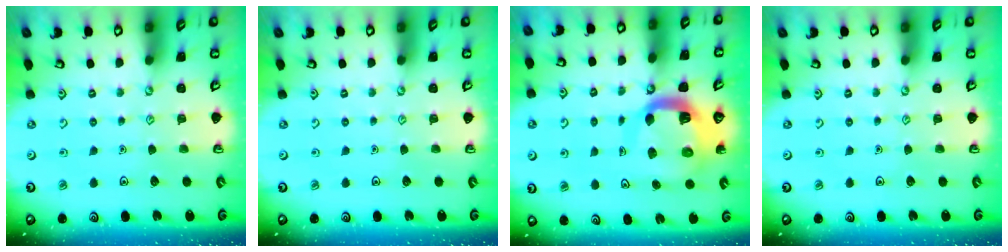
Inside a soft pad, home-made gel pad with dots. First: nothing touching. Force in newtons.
{"total": 0.0}
{"total": 10.7, "press": 10.6, "slide": 1.3}
{"total": 0.0}